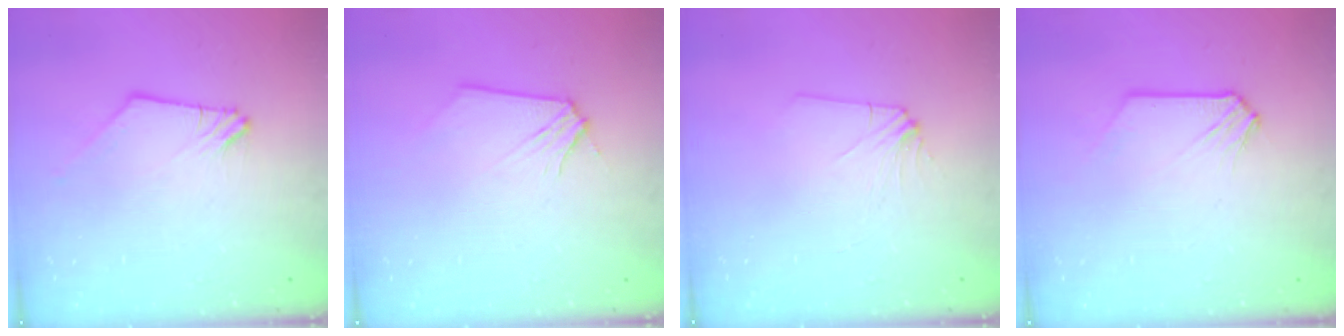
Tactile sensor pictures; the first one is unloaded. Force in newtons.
{"total": 0.0}
{"total": 3.0, "press": 3.0, "slide": 0.3}
{"total": 0.0}